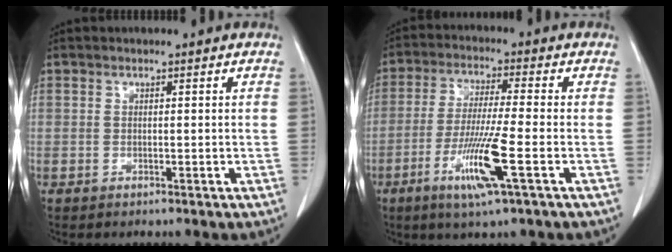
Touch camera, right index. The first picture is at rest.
{"total": 10.0, "force": [-3.9, -0.4, 9.2], "torque": [-0.181, -0.020, -0.076]}